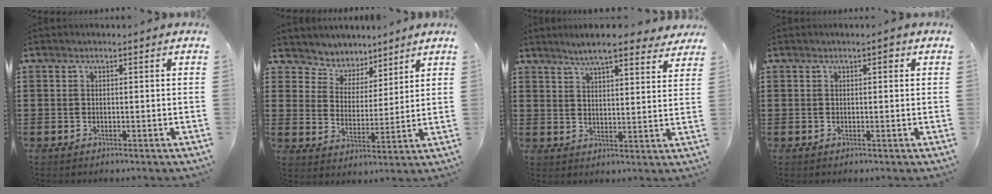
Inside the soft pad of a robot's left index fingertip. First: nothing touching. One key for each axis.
{"total": 5.0, "fx": 4.3, "fy": 2.5, "fz": -0.8, "tx": -0.021, "ty": -0.028, "tz": 0.075}
{"total": 6.9, "fx": 6.0, "fy": 0.7, "fz": 3.2, "tx": -0.072, "ty": -0.016, "tz": 0.107}
{"total": 1.1, "fx": 0.4, "fy": 0.4, "fz": 1.0, "tx": -0.011, "ty": 0.002, "tz": 0.003}